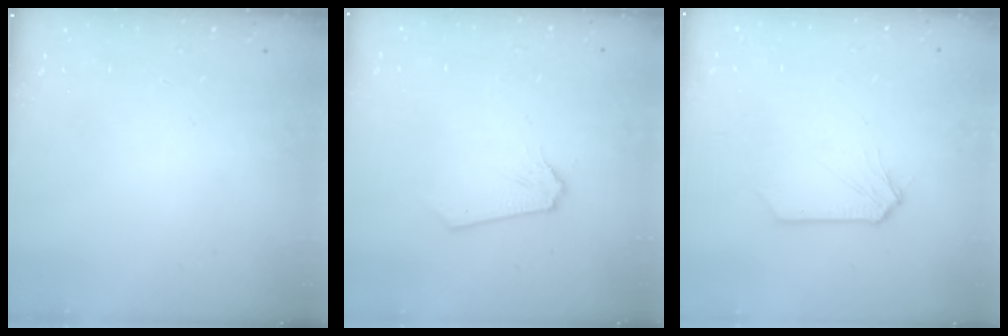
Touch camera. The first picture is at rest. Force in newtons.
{"total": 0.0}
{"total": 1.0, "press": 1.0, "slide": 0.1}